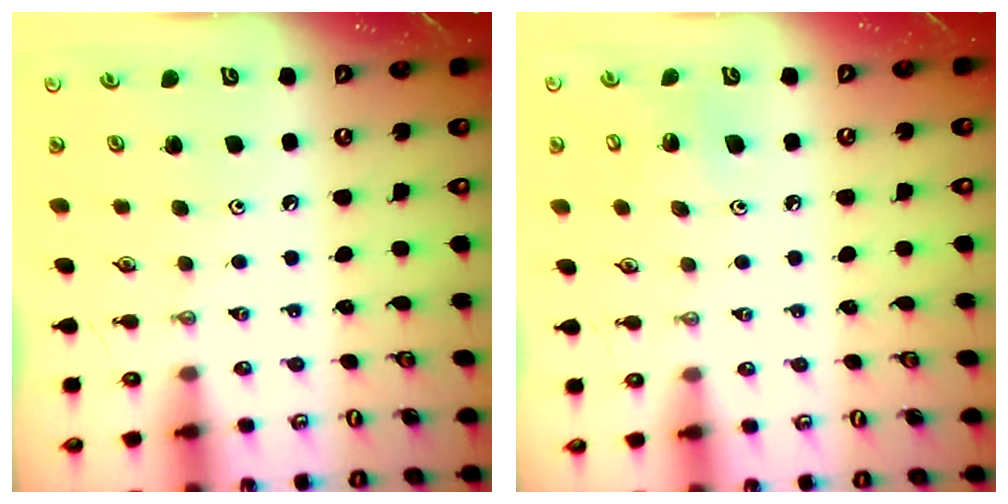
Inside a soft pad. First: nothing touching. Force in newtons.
{"total": 6.8, "press": 6.8, "slide": 0.7}